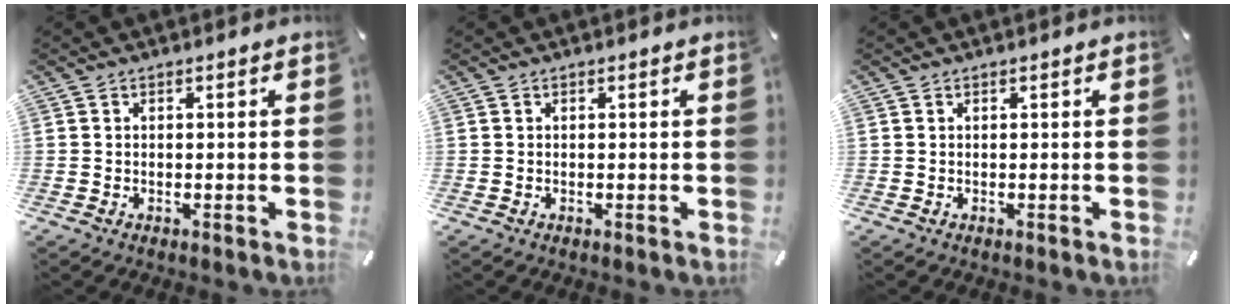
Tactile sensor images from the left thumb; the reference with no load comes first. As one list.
[{"total": 0.0}, {"total": 0.0}]